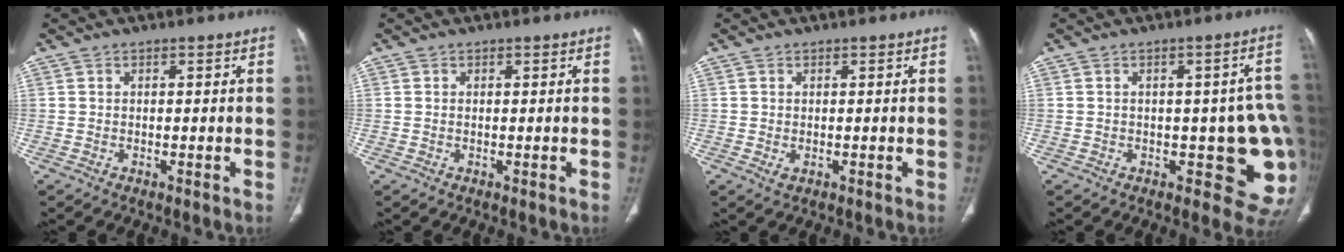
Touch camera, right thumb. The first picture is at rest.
{"total": 0.0}
{"total": 1.0, "force": [-0.2, 0.7, 0.7], "torque": [-0.015, -0.002, 0.002]}
{"total": 11.1, "force": [-2.3, 5.2, 9.6], "torque": [-0.075, 0.008, -0.022]}